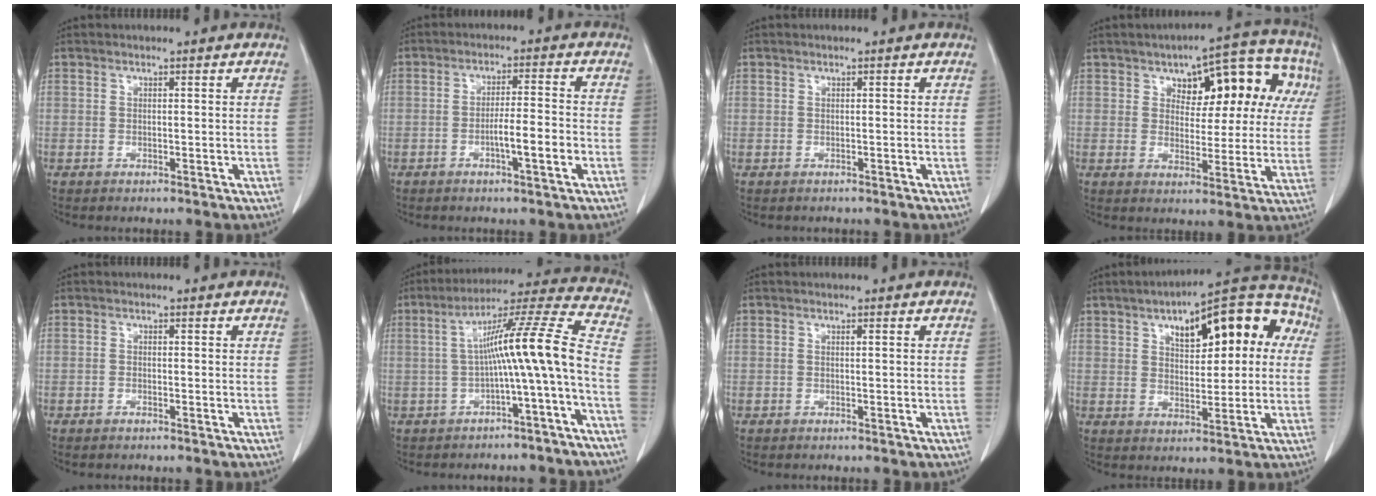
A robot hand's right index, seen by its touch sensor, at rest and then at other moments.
{"total": 5.3, "force": [-2.0, 0.2, 4.9], "torque": [-0.083, 0.003, -0.034]}
{"total": 0.5, "force": [-0.3, 0.4, 0.0], "torque": [0.000, 0.005, -0.006]}
{"total": 14.0, "force": [5.5, 6.5, 11.2], "torque": [-0.123, 0.044, 0.073]}
{"total": 0.7, "force": [-0.6, 0.3, 0.3], "torque": [-0.008, 0.000, -0.009]}
{"total": 12.5, "force": [-2.7, -0.9, 12.2], "torque": [-0.185, 0.033, -0.044]}
{"total": 0.0}
{"total": 17.4, "force": [5.5, 7.4, 14.7], "torque": [-0.196, 0.048, 0.073]}